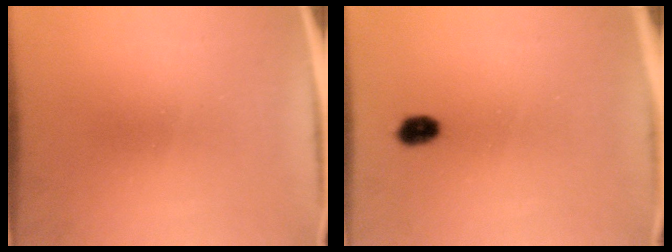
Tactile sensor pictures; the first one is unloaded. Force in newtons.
{"total": 2.8}